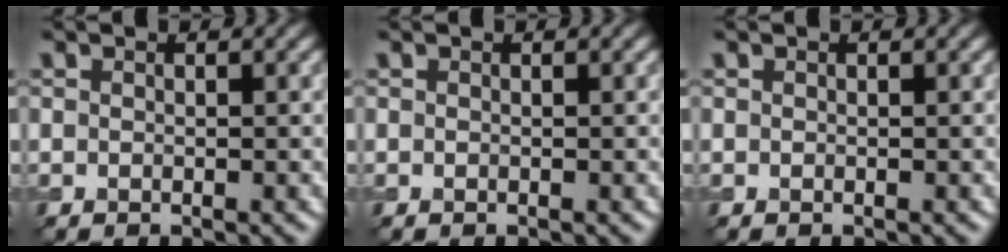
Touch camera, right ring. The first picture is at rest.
{"total": 0.0}
{"total": 0.0}